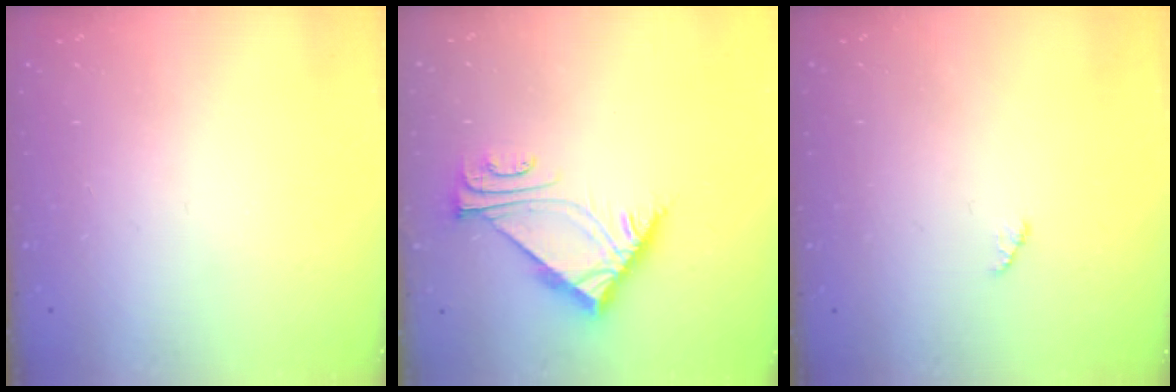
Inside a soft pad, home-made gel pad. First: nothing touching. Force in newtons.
{"total": 6.0, "press": 6.0, "slide": 0.2}
{"total": 1.3, "press": 1.3, "slide": 0.2}